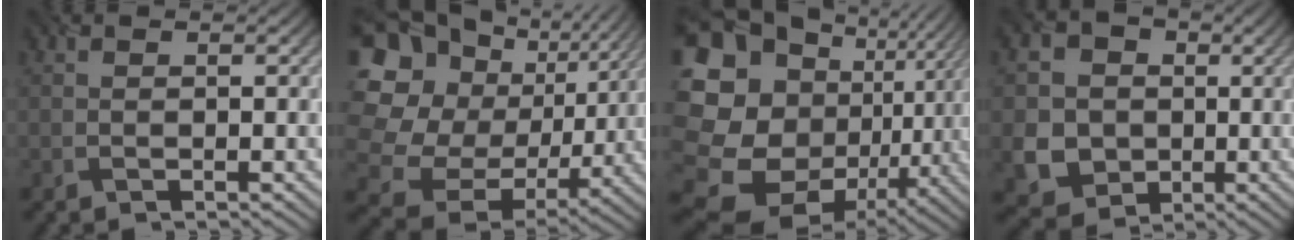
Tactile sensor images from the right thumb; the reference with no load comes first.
{"total": 22.3, "force": [3.8, 18.9, 11.1], "torque": [-0.301, 0.003, 0.071]}
{"total": 23.7, "force": [-1.3, 20.3, 12.2], "torque": [-0.299, -0.018, -0.024]}
{"total": 9.2, "force": [-0.3, 8.4, 3.8], "torque": [-0.111, -0.011, -0.025]}